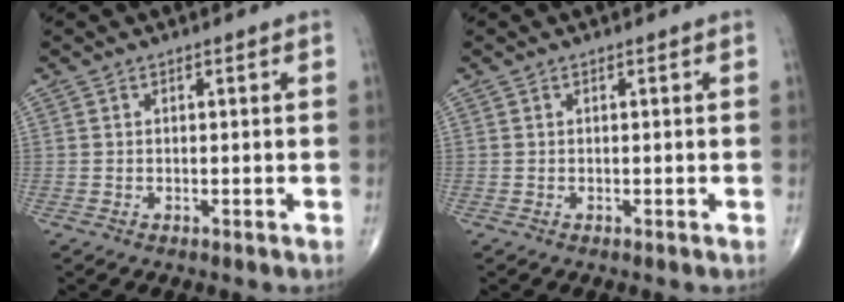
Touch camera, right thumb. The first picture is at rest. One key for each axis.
{"total": 0.0}